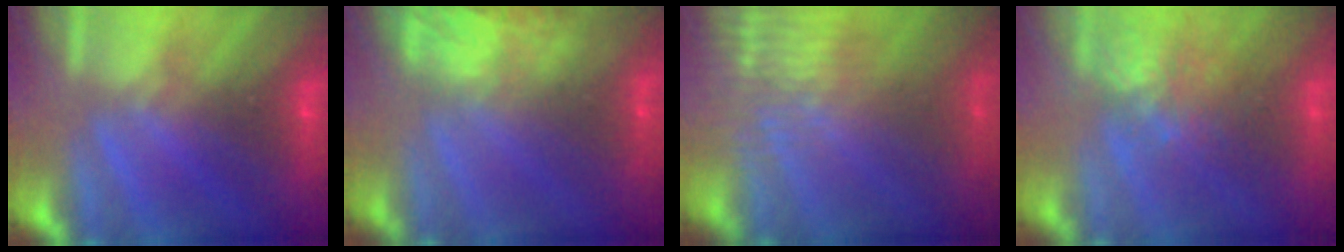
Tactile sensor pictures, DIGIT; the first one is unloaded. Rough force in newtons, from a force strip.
{"total": 7.3}
{"total": 3.2}
{"total": 3.6}